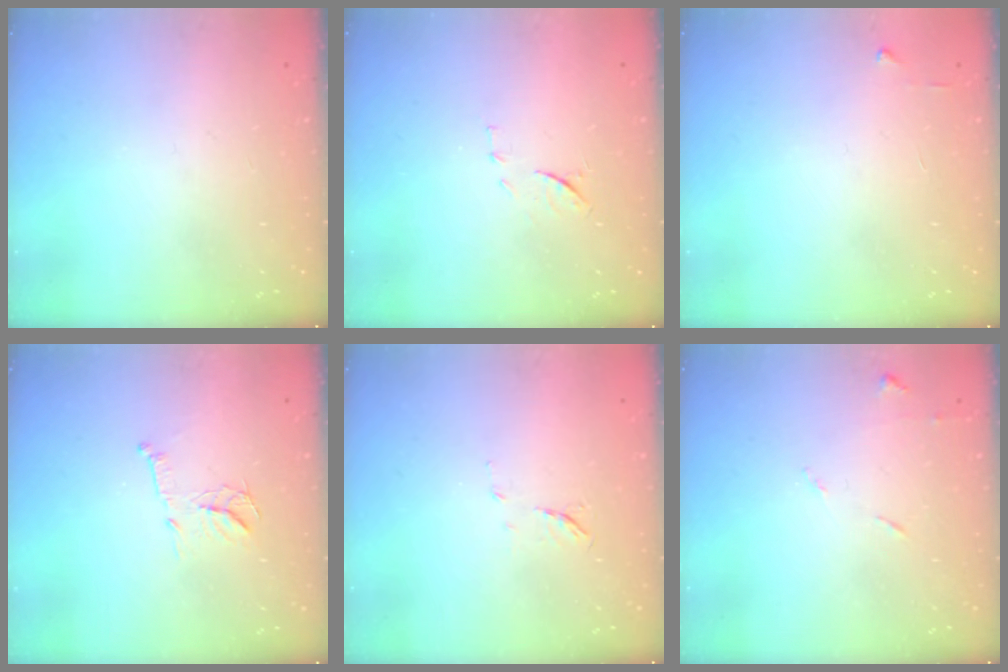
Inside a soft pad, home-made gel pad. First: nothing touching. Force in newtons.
{"total": 8.5, "press": 8.4, "slide": 1.0}
{"total": 3.7, "press": 3.6, "slide": 0.4}
{"total": 9.7, "press": 9.7, "slide": 0.3}
{"total": 4.9, "press": 4.8, "slide": 1.3}
{"total": 5.3, "press": 5.2, "slide": 0.7}